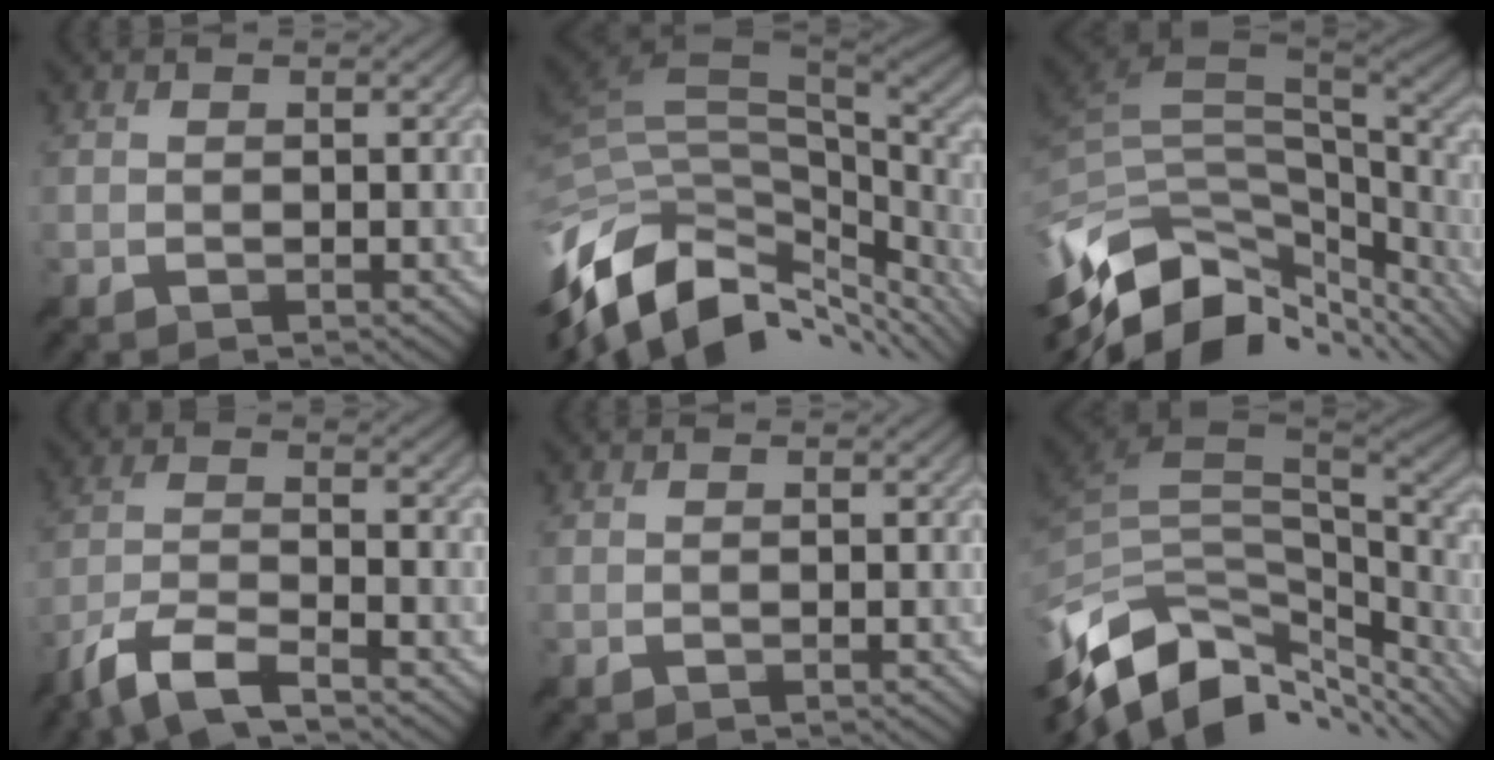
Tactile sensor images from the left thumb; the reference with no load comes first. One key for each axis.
{"total": 14.8, "fx": -5.1, "fy": 8.4, "fz": 11.0, "tx": -0.255, "ty": -0.025, "tz": -0.081}
{"total": 14.2, "fx": -5.7, "fy": 7.8, "fz": 10.3, "tx": -0.247, "ty": -0.024, "tz": -0.091}
{"total": 7.7, "fx": -5.6, "fy": 1.8, "fz": 4.9, "tx": -0.107, "ty": -0.004, "tz": -0.122}
{"total": 0.0}
{"total": 14.3, "fx": -6.2, "fy": 8.2, "fz": 10.0, "tx": -0.237, "ty": -0.027, "tz": -0.101}